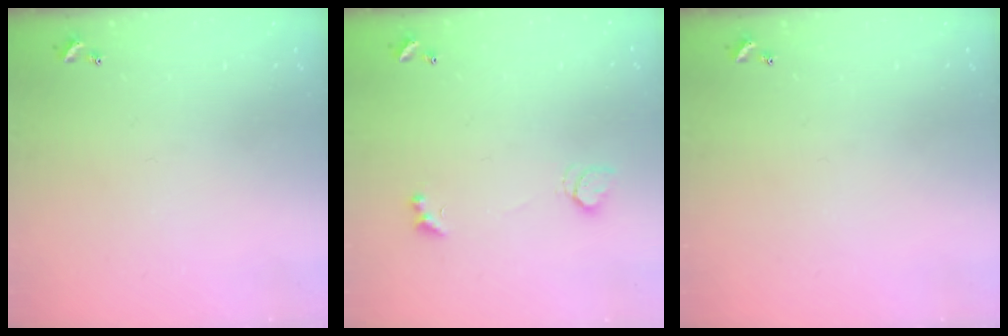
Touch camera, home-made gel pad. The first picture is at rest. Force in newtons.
{"total": 2.7, "press": 2.4, "slide": 1.3}
{"total": 0.0}